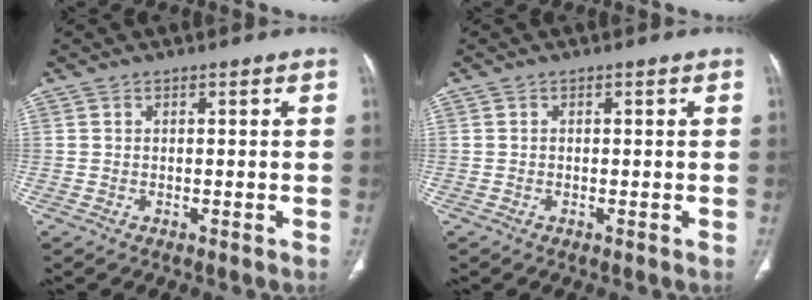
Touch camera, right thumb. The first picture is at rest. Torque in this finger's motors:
{"motor_torque": [-0.01, 0.29, -0.22, 0.10, -0.01]}